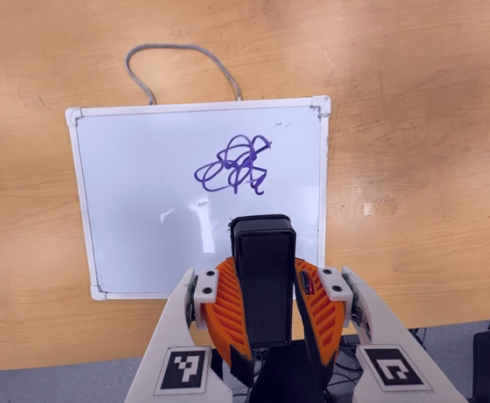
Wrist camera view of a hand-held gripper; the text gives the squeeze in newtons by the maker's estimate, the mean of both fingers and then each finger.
{"total": 8.1, "left": 6.9, "right": 9.2}